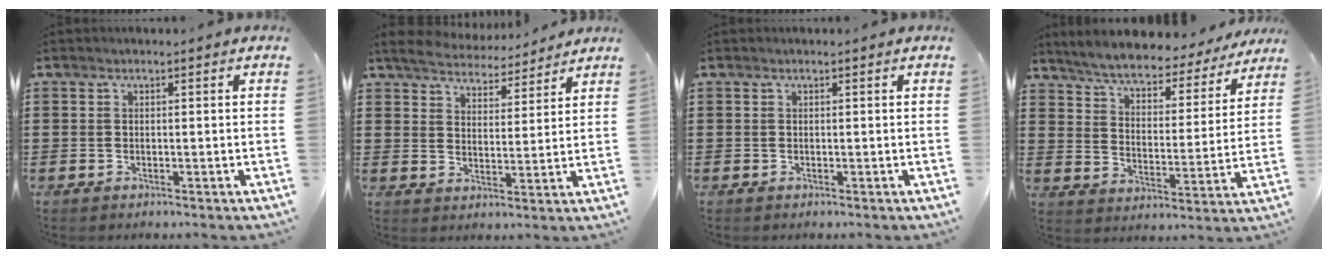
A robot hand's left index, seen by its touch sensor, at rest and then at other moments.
{"total": 4.9, "force": [4.8, 0.6, 0.5], "torque": [-0.035, -0.025, 0.083]}
{"total": 0.0}
{"total": 5.3, "force": [5.2, 0.4, 1.1], "torque": [-0.048, -0.038, 0.085]}